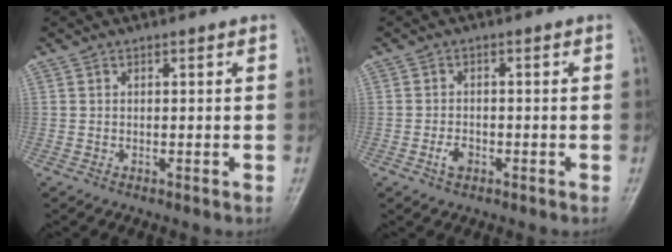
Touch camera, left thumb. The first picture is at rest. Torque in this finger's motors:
{"motor_torque": [-0.28, 0.31, 0.10, 0.05, 0.00]}